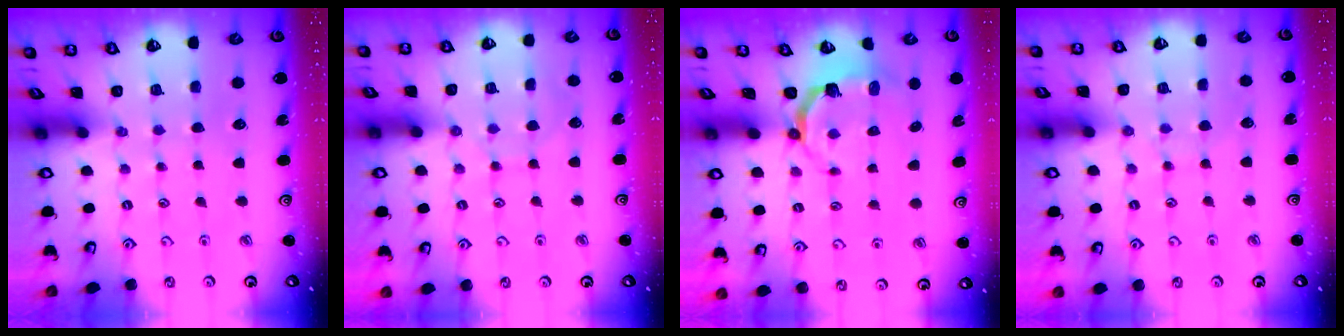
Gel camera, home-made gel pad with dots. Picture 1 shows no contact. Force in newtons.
{"total": 6.0, "press": 6.0, "slide": 0.5}
{"total": 4.6, "press": 3.0, "slide": 3.5}
{"total": 4.9, "press": 4.9, "slide": 0.4}